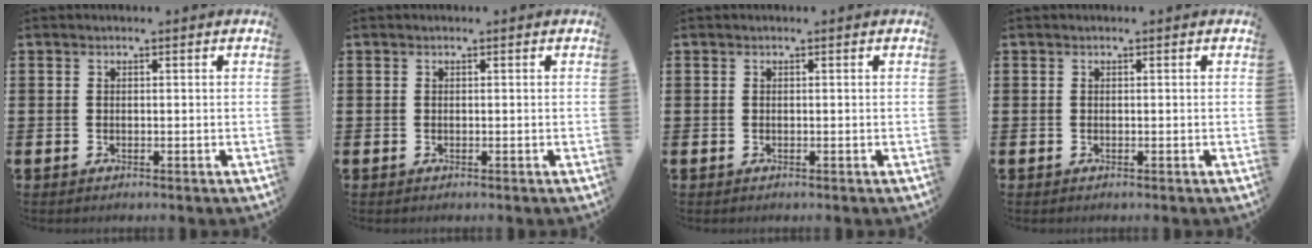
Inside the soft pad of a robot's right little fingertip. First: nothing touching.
{"total": 0.0}
{"total": 0.0}
{"total": 0.0}